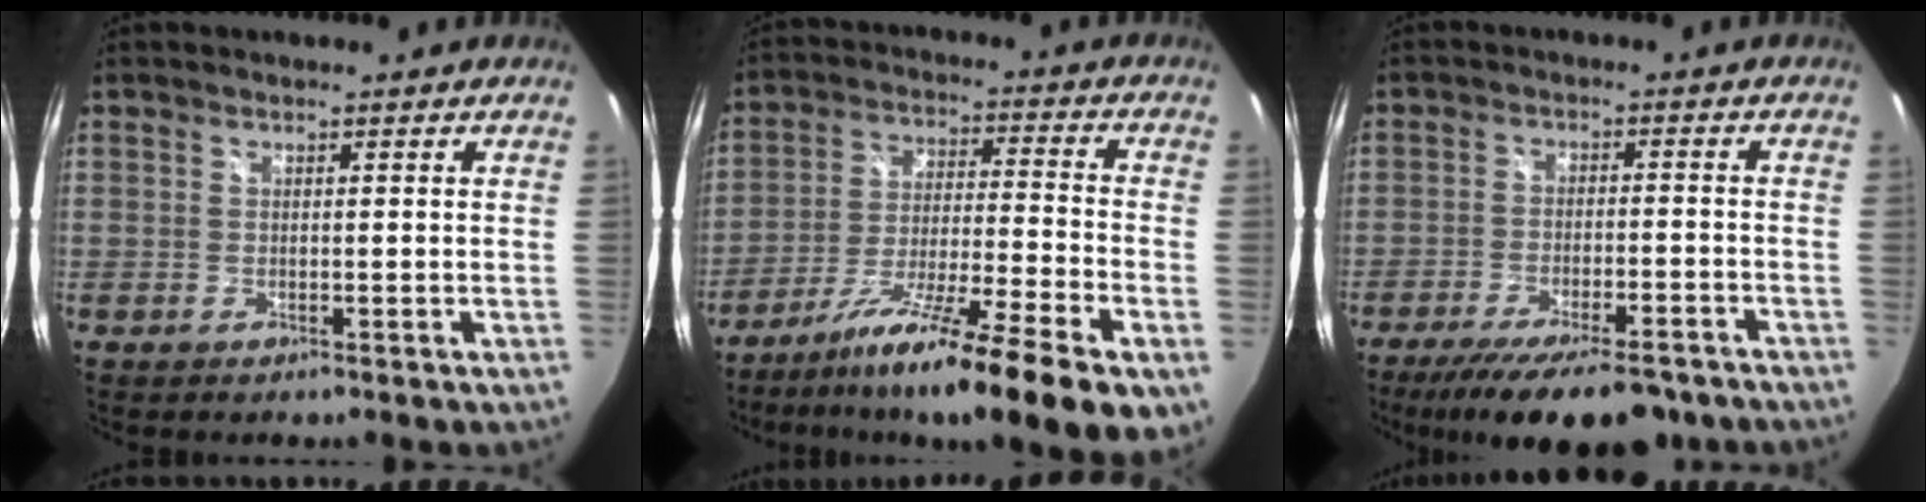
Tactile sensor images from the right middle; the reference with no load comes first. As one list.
[{"total": 19.5, "force": [-12.8, 1.1, 14.7], "torque": [-0.233, -0.037, -0.204]}, {"total": 16.4, "force": [-12.6, 4.6, 9.3], "torque": [-0.177, -0.039, -0.184]}]